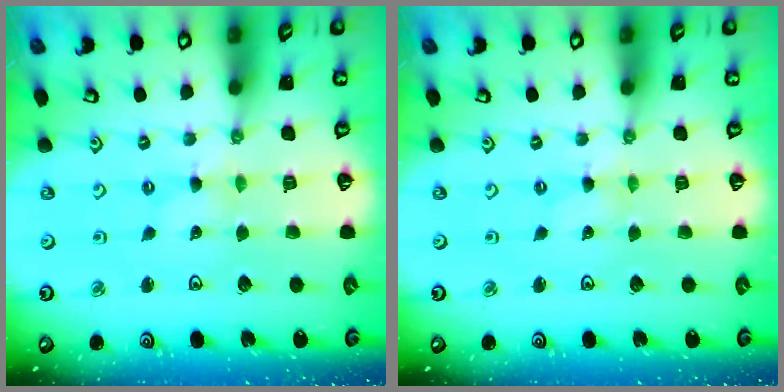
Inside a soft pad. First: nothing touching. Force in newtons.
{"total": 0.0}